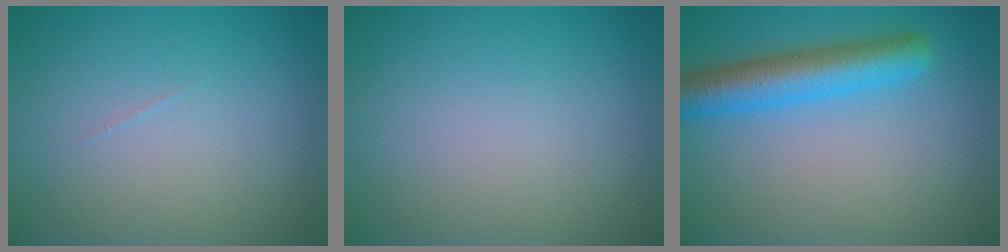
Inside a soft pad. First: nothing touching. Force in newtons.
{"total": 0.0}
{"total": 5.3, "press": 5.3, "slide": 0.3}